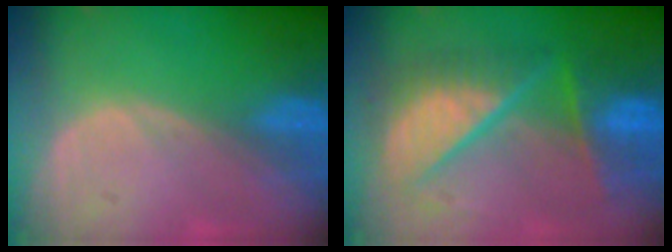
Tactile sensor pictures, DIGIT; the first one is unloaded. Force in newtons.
{"total": 10.4, "press": 10.3, "slide": 1.2}